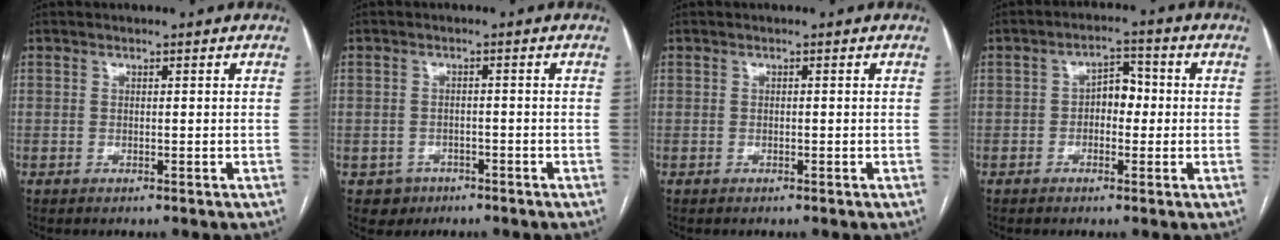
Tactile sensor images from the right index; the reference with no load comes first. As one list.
[{"total": 3.0, "force": [-1.5, 2.5, 0.0], "torque": [0.005, 0.012, -0.020]}, {"total": 0.0}, {"total": 4.2, "force": [-0.3, 2.5, 3.3], "torque": [-0.048, 0.019, -0.008]}]